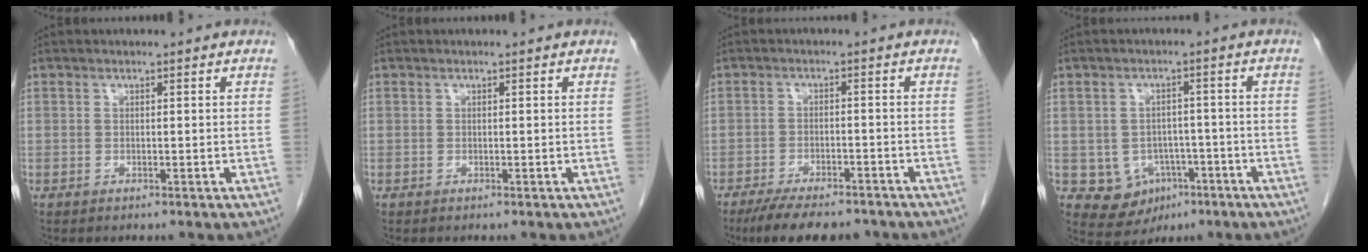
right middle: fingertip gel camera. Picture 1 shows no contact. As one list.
[{"total": 0.0}, {"total": 10.8, "force": [-9.1, 2.9, 5.0], "torque": [-0.075, -0.007, -0.134]}, {"total": 6.8, "force": [-2.6, 5.9, 2.3], "torque": [-0.036, 0.010, -0.023]}]